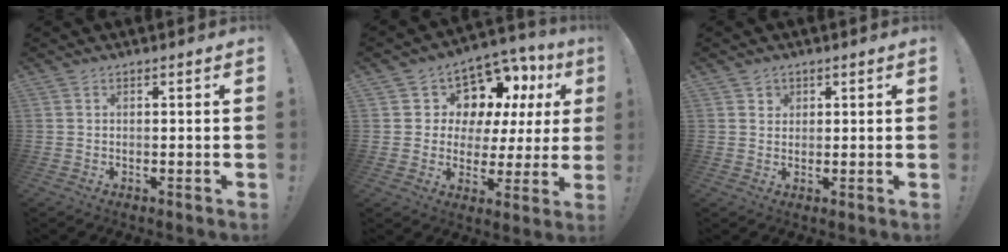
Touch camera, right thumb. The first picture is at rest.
{"total": 9.1, "force": [5.3, 6.7, 3.1], "torque": [-0.051, -0.056, 0.105]}
{"total": 2.0, "force": [1.2, 1.5, 0.2], "torque": [0.002, -0.010, 0.020]}